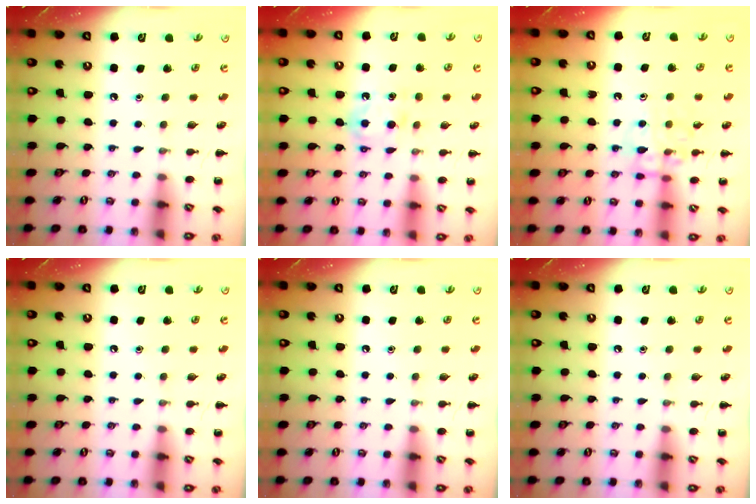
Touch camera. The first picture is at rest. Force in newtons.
{"total": 6.9, "press": 6.9, "slide": 0.7}
{"total": 11.5, "press": 11.4, "slide": 0.9}
{"total": 0.0}
{"total": 0.0}
{"total": 0.0}